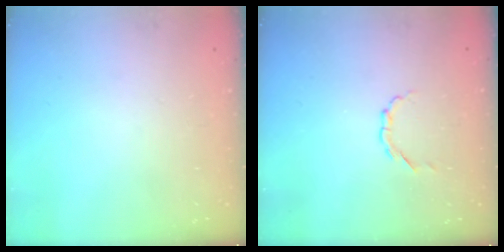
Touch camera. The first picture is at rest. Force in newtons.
{"total": 2.9, "press": 2.7, "slide": 1.1}